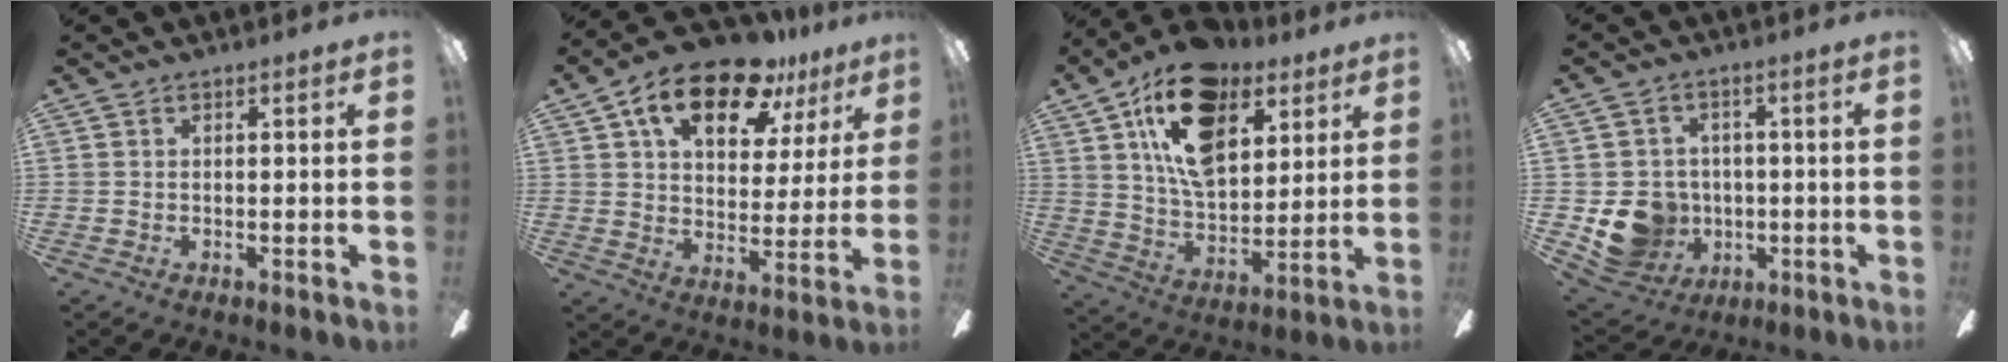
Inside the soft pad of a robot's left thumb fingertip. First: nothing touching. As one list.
[{"total": 17.8, "force": [10.9, 8.8, 11.0], "torque": [-0.179, -0.045, 0.185]}, {"total": 19.3, "force": [10.6, 11.0, 11.9], "torque": [-0.214, -0.036, 0.188]}, {"total": 10.7, "force": [-2.2, 9.8, 3.5], "torque": [-0.095, 0.014, -0.029]}]